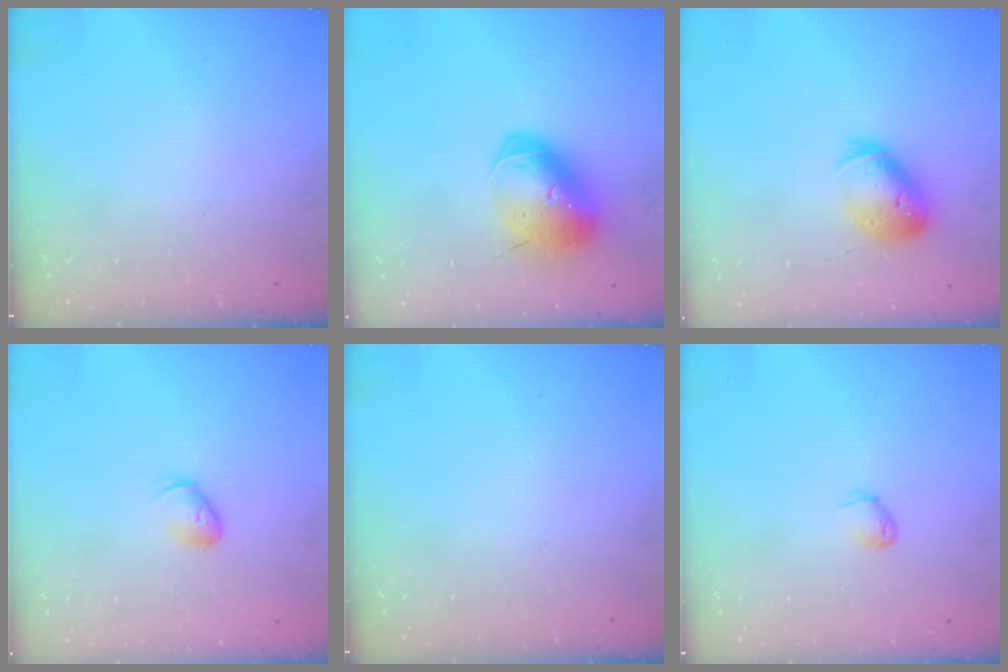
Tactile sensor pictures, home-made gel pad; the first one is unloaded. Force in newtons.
{"total": 13.6, "press": 13.4, "slide": 2.3}
{"total": 14.2, "press": 14.1, "slide": 2.0}
{"total": 4.9, "press": 4.8, "slide": 1.0}
{"total": 0.0}
{"total": 2.3, "press": 2.3, "slide": 0.5}